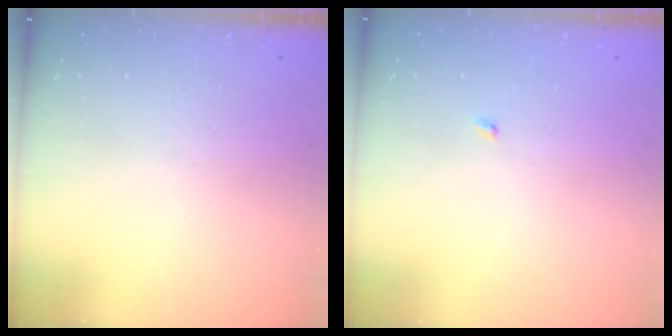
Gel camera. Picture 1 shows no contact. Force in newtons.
{"total": 1.9, "press": 1.9, "slide": 0.3}